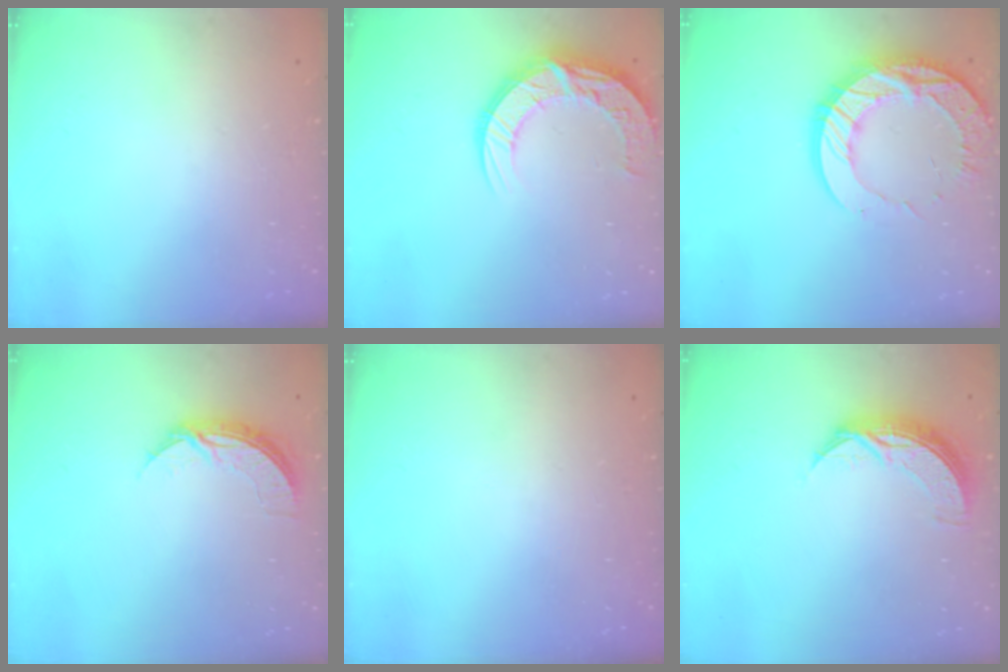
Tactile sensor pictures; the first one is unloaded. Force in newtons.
{"total": 13.2, "press": 13.2, "slide": 1.2}
{"total": 17.9, "press": 17.8, "slide": 1.6}
{"total": 6.7, "press": 6.7, "slide": 0.2}
{"total": 0.0}
{"total": 8.7, "press": 8.7, "slide": 0.3}